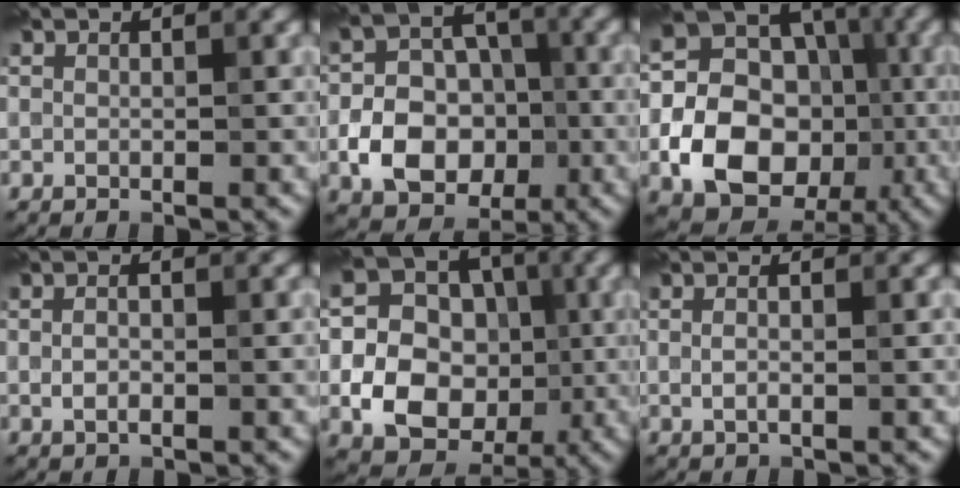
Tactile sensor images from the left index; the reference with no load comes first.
{"total": 7.0, "force": [-2.2, 5.1, 4.2], "torque": [-0.071, -0.001, -0.039]}
{"total": 12.4, "force": [-3.0, 10.1, 6.5], "torque": [-0.107, -0.018, -0.063]}
{"total": 2.2, "force": [-0.5, 1.0, 1.9], "torque": [-0.044, 0.000, -0.009]}
{"total": 9.8, "force": [-2.0, 8.4, 4.6], "torque": [-0.065, -0.006, -0.048]}
{"total": 1.8, "force": [-0.3, 0.5, 1.6], "torque": [-0.040, -0.001, -0.006]}